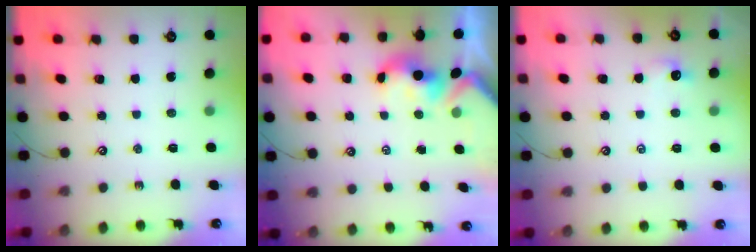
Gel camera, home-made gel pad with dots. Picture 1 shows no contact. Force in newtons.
{"total": 1.6, "press": 1.4, "slide": 0.7}
{"total": 0.9, "press": 0.8, "slide": 0.4}